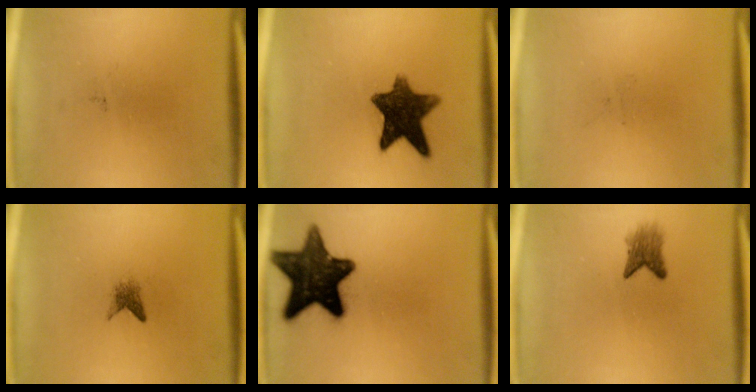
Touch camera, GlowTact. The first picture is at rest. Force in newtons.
{"total": 10.9}
{"total": 0.0}
{"total": 1.5}
{"total": 16.6}
{"total": 2.9}